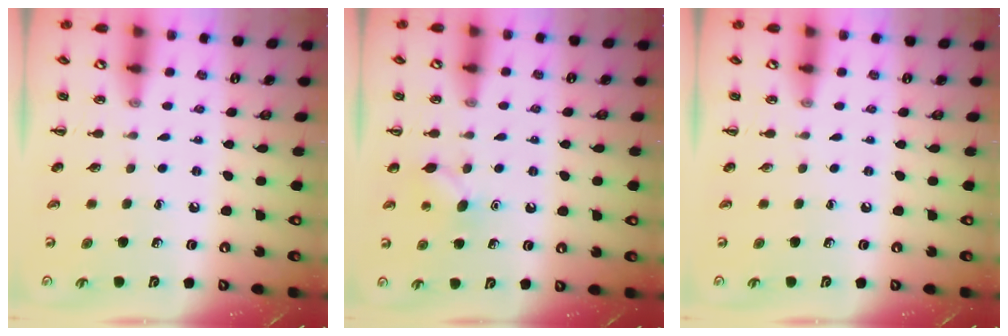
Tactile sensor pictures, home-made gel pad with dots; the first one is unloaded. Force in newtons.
{"total": 7.4, "press": 7.3, "slide": 1.6}
{"total": 0.0}